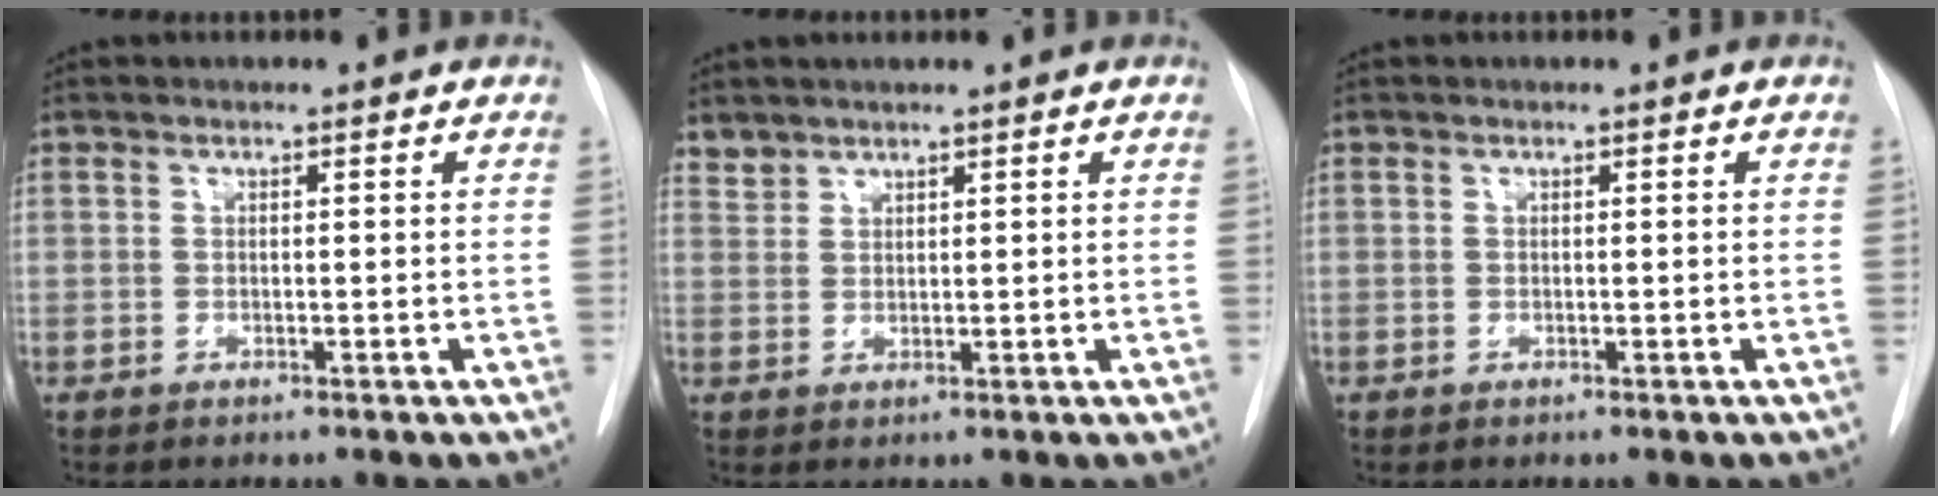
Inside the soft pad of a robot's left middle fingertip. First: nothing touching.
{"total": 1.9, "force": [1.7, 0.6, -0.3], "torque": [0.007, 0.008, 0.035]}
{"total": 0.0}